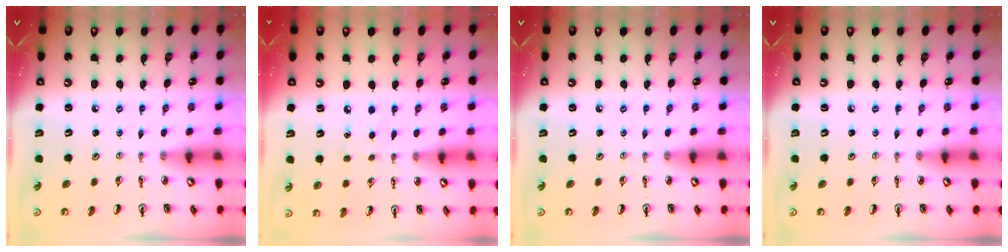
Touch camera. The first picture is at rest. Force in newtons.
{"total": 5.6, "press": 5.5, "slide": 0.6}
{"total": 0.0}
{"total": 0.0}